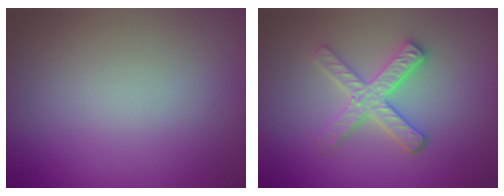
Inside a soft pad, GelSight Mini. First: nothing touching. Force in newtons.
{"total": 3.5, "press": 3.0, "slide": 1.8}